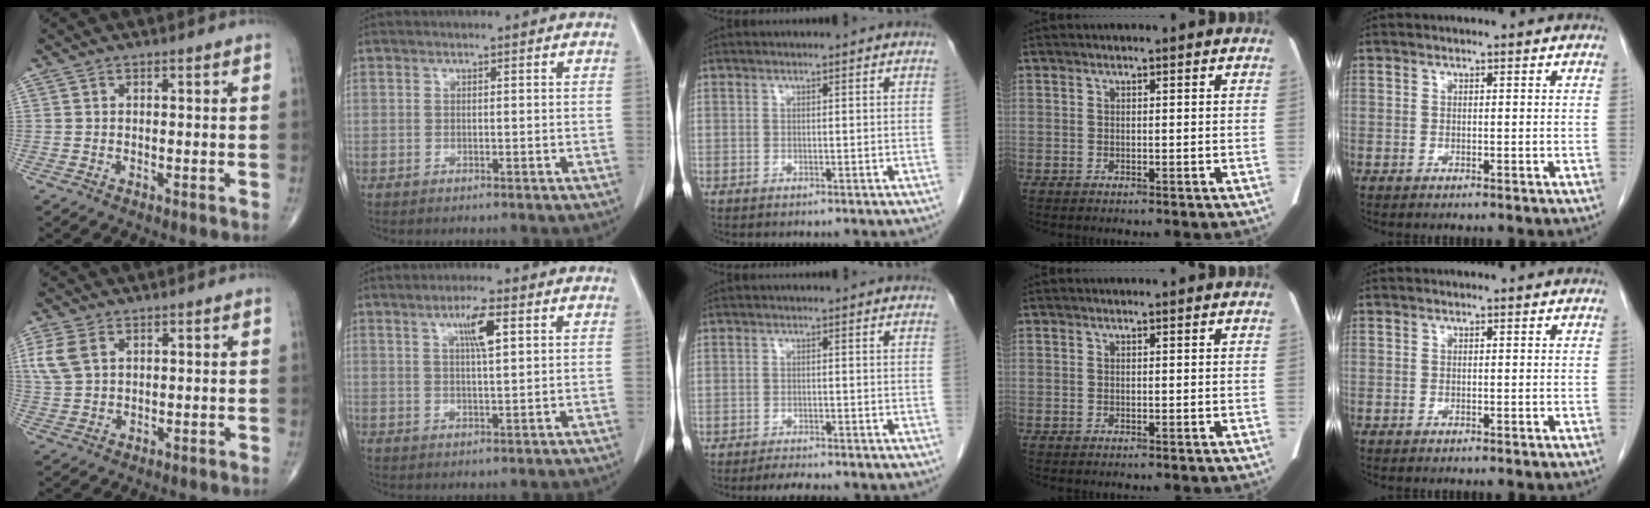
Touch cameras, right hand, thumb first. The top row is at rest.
{"thumb": {"total": 5.8, "force": [2.2, 3.7, 3.9], "torque": [-0.091, 0.003, 0.051]}, "index": {"total": 4.9, "force": [2.0, 0.4, 4.5], "torque": [-0.082, 0.000, 0.034]}, "middle": {"total": 2.6, "force": [-2.4, 0.1, 1.0], "torque": [-0.023, -0.009, -0.036]}}